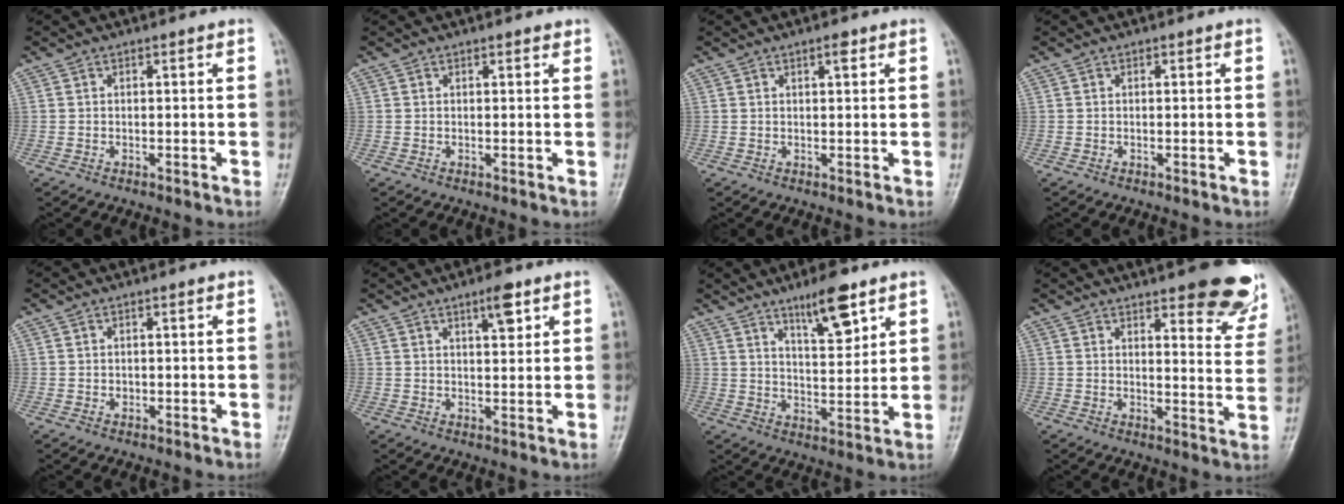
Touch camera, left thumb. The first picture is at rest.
{"total": 1.2, "force": [0.8, 0.3, 0.7], "torque": [-0.010, -0.003, 0.010]}
{"total": 1.6, "force": [0.9, 0.5, 1.2], "torque": [-0.015, -0.003, 0.013]}
{"total": 0.0}
{"total": 0.8, "force": [0.1, 0.6, 0.5], "torque": [-0.002, 0.000, 0.003]}
{"total": 4.5, "force": [2.7, 1.4, 3.3], "torque": [-0.042, -0.016, 0.041]}
{"total": 9.3, "force": [6.0, 2.5, 6.6], "torque": [-0.094, -0.041, 0.102]}
{"total": 16.6, "force": [12.0, 5.0, 10.3], "torque": [-0.087, -0.069, 0.136]}